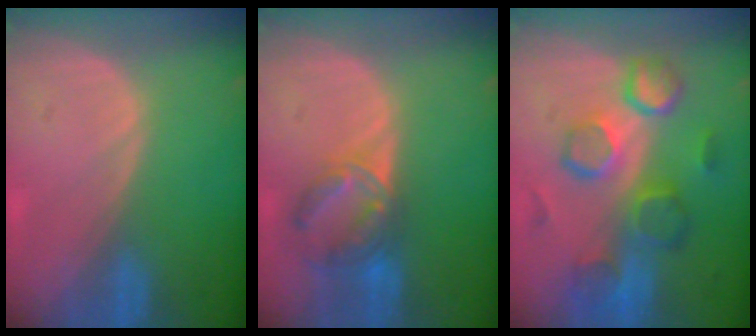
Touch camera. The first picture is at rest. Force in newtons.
{"total": 7.1, "press": 6.1, "slide": 3.6}
{"total": 10.4, "press": 9.3, "slide": 4.8}